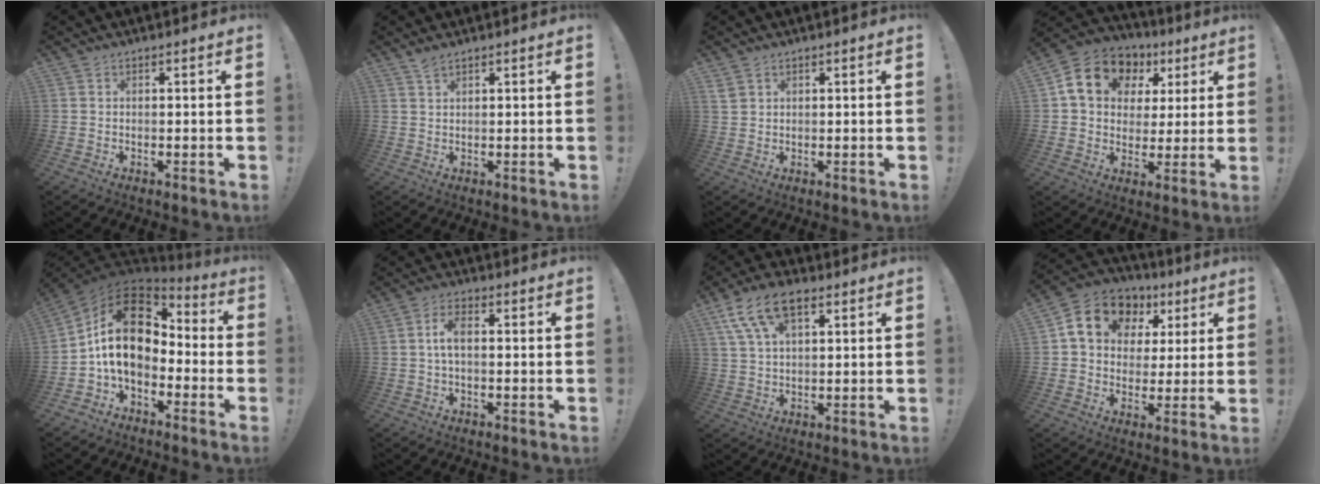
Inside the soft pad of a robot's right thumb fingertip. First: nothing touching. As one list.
[{"total": 1.9, "force": [1.6, 0.4, 1.0], "torque": [-0.013, -0.008, 0.029]}, {"total": 2.4, "force": [1.5, 1.5, 1.1], "torque": [-0.017, -0.005, 0.030]}, {"total": 15.7, "force": [6.7, 11.8, 7.8], "torque": [-0.125, -0.017, 0.133]}, {"total": 18.0, "force": [2.7, 11.5, 13.6], "torque": [-0.246, -0.001, 0.047]}, {"total": 4.9, "force": [0.3, 2.2, 4.3], "torque": [-0.087, 0.008, 0.005]}, {"total": 12.0, "force": [6.1, 6.0, 8.5], "torque": [-0.153, -0.016, 0.115]}, {"total": 14.5, "force": [6.0, 11.1, 7.1], "torque": [-0.110, -0.019, 0.116]}]